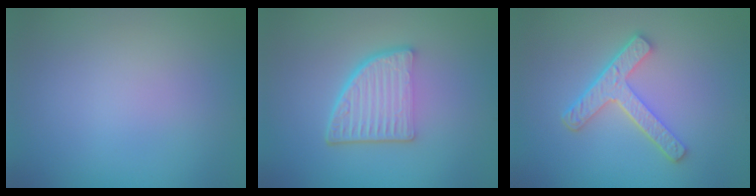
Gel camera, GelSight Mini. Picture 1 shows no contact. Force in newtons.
{"total": 5.6, "press": 3.8, "slide": 4.1}
{"total": 4.3, "press": 3.3, "slide": 2.8}